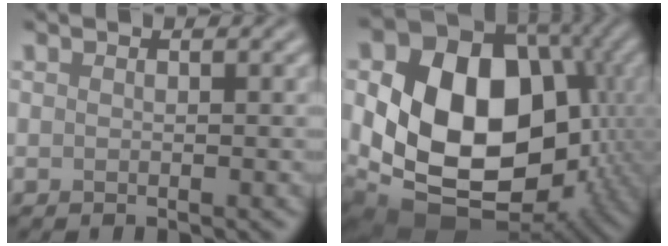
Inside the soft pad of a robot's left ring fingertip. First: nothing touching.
{"total": 19.9, "force": [-0.9, 15.1, 13.0], "torque": [-0.210, -0.015, -0.012]}